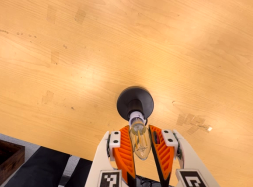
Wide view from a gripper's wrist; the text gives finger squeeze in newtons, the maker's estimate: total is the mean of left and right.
{"total": 13.6, "left": 14.5, "right": 12.8}